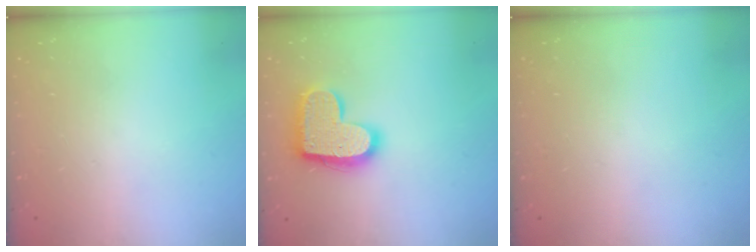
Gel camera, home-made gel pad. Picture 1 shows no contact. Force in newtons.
{"total": 17.2, "press": 17.2, "slide": 0.9}
{"total": 0.0}